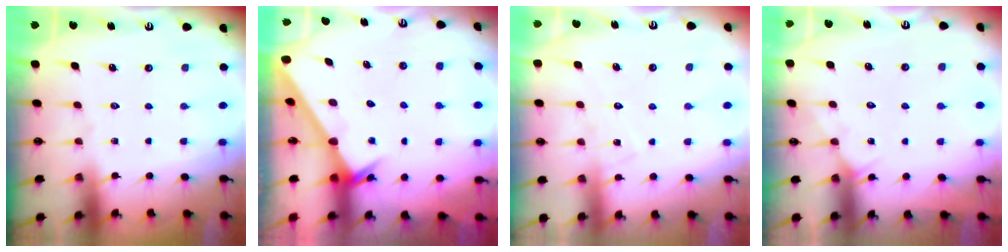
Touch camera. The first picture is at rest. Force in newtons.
{"total": 2.5, "press": 2.5, "slide": 0.3}
{"total": 8.3, "press": 8.3, "slide": 0.4}
{"total": 4.3, "press": 4.3, "slide": 0.5}